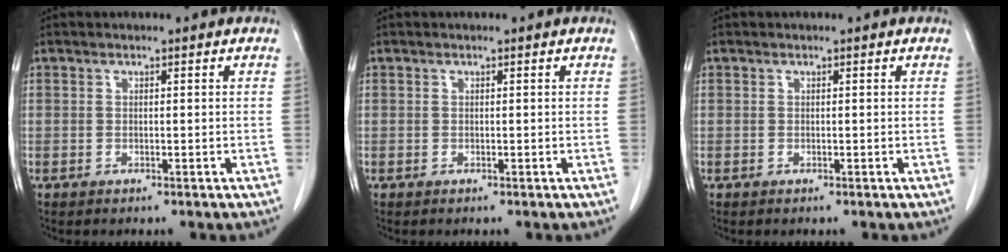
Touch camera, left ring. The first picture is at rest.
{"total": 0.0}
{"total": 0.0}